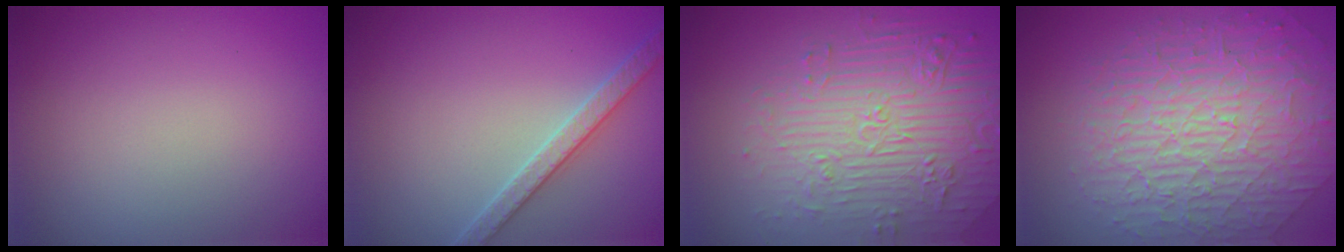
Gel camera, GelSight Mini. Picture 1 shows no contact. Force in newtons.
{"total": 2.8, "press": 2.8, "slide": 0.6}
{"total": 7.2, "press": 5.4, "slide": 4.8}
{"total": 10.1, "press": 6.6, "slide": 7.6}